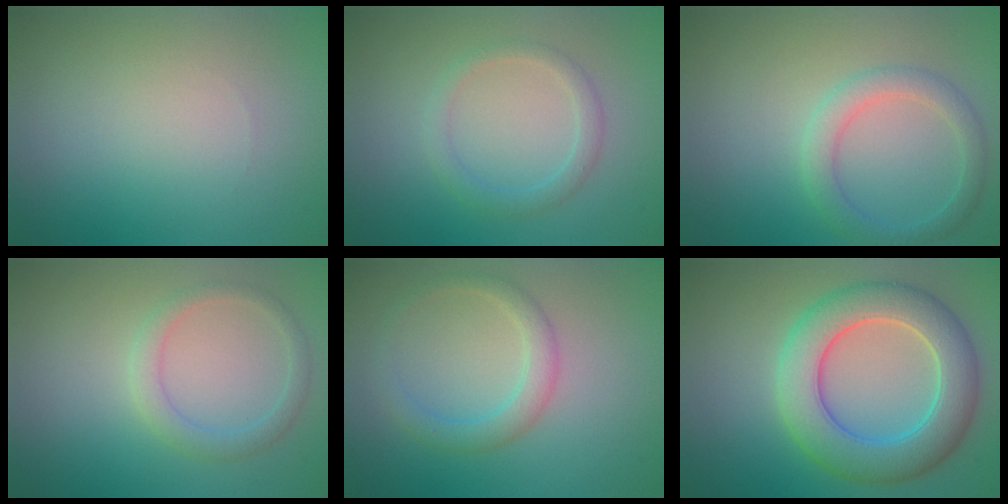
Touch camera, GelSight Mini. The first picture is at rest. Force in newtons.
{"total": 1.9, "press": 1.9, "slide": 0.2}
{"total": 2.7, "press": 2.7, "slide": 0.2}
{"total": 2.1, "press": 2.0, "slide": 0.3}
{"total": 2.5, "press": 2.5, "slide": 0.0}
{"total": 7.9, "press": 7.8, "slide": 0.6}